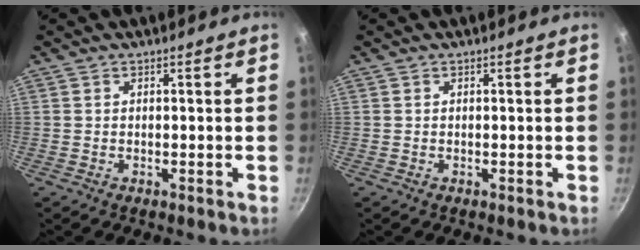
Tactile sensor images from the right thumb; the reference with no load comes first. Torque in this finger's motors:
{"motor_torque": [-0.24, 0.10, -0.05, 0.60, 0.04]}